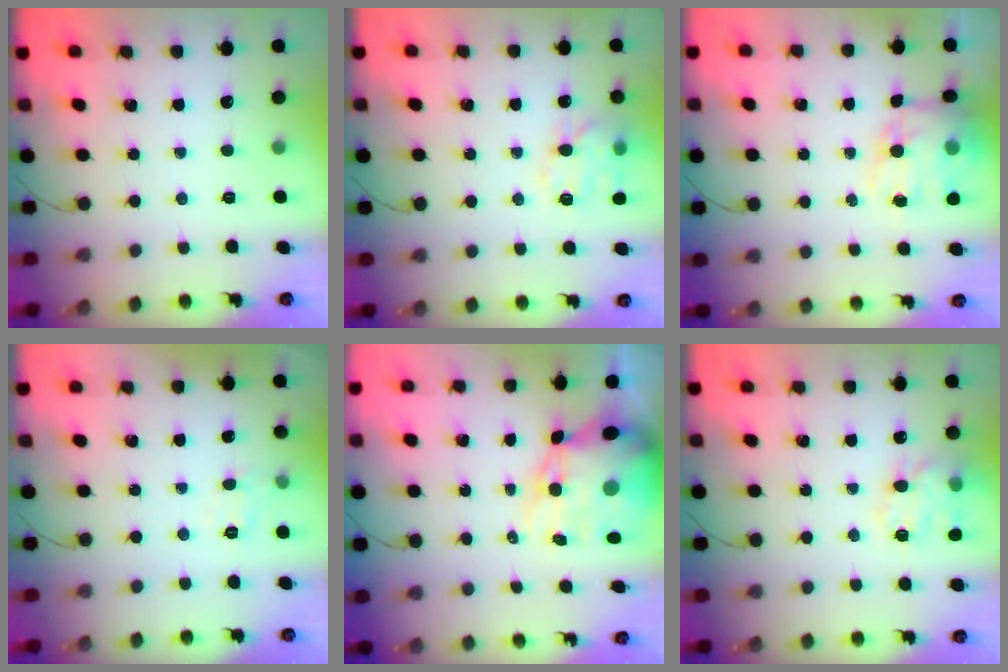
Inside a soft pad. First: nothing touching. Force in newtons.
{"total": 13.5, "press": 13.3, "slide": 1.7}
{"total": 12.6, "press": 12.2, "slide": 3.2}
{"total": 6.4, "press": 6.3, "slide": 1.4}
{"total": 15.6, "press": 15.2, "slide": 3.6}
{"total": 14.6, "press": 14.4, "slide": 2.1}